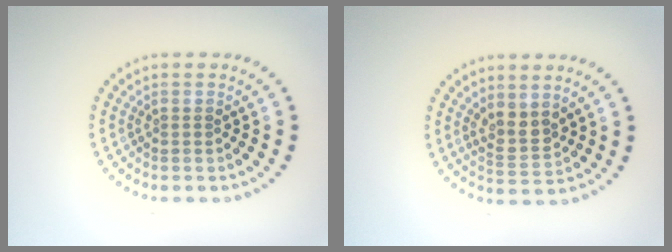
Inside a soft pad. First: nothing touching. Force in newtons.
{"total": 2.3, "press": 2.0, "slide": 1.2}